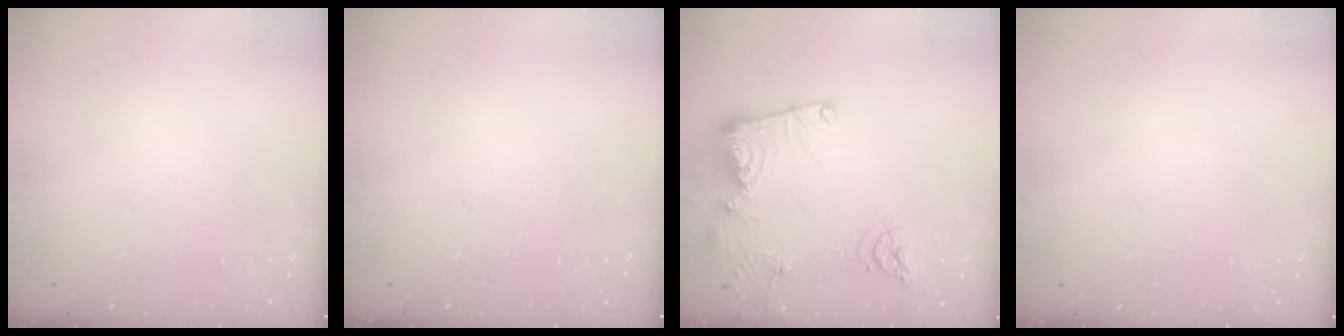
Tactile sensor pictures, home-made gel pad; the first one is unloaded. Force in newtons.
{"total": 0.0}
{"total": 14.1, "press": 14.0, "slide": 1.1}
{"total": 1.1, "press": 0.8, "slide": 0.7}